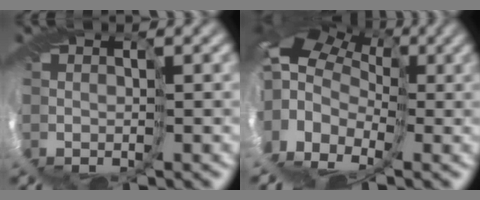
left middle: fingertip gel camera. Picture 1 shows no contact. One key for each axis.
{"total": 13.7, "fx": 1.4, "fy": 10.1, "fz": 9.2, "tx": -0.207, "ty": 0.012, "tz": 0.005}